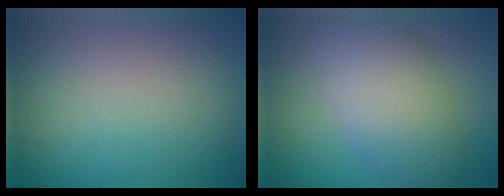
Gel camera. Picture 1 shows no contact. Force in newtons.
{"total": 7.8, "press": 7.8, "slide": 0.4}